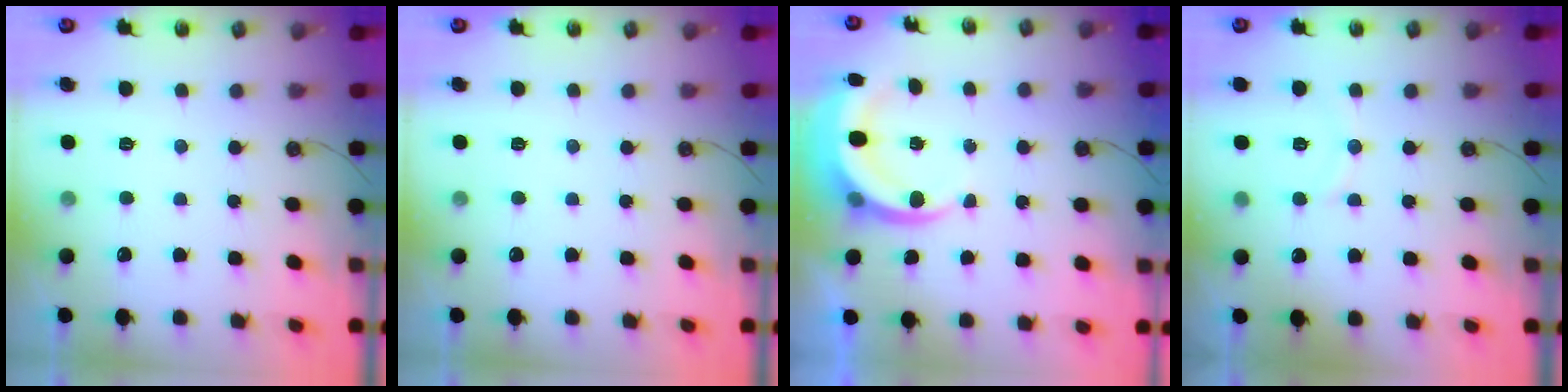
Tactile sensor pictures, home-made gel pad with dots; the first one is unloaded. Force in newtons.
{"total": 0.0}
{"total": 6.2, "press": 6.1, "slide": 0.6}
{"total": 6.4, "press": 6.4, "slide": 0.4}